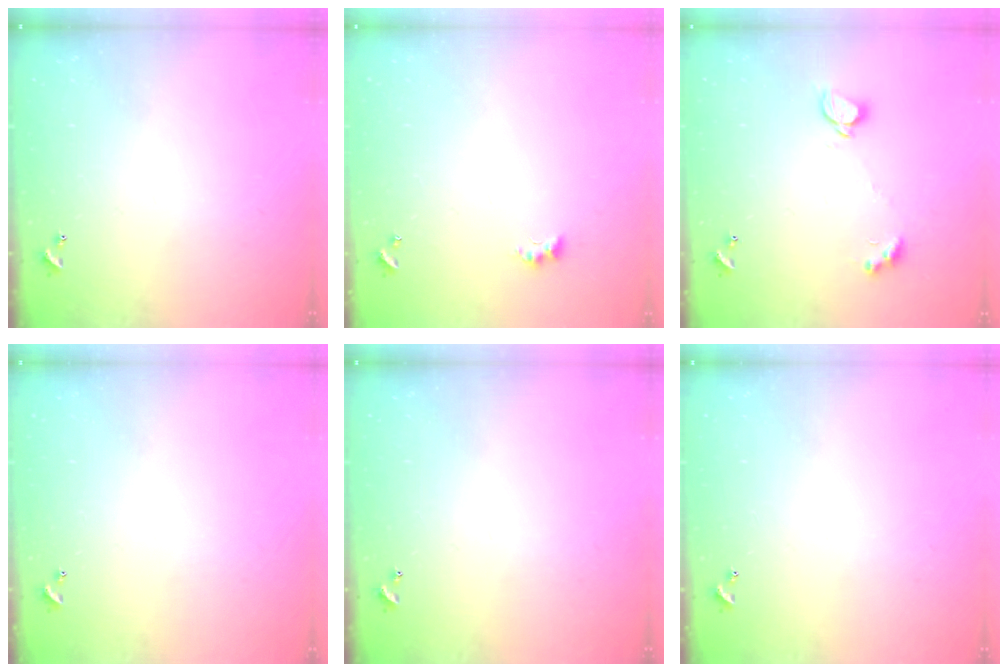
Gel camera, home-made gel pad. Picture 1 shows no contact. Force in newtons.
{"total": 2.7, "press": 2.6, "slide": 0.6}
{"total": 2.1, "press": 2.1, "slide": 0.3}
{"total": 0.0}
{"total": 0.0}
{"total": 0.0}